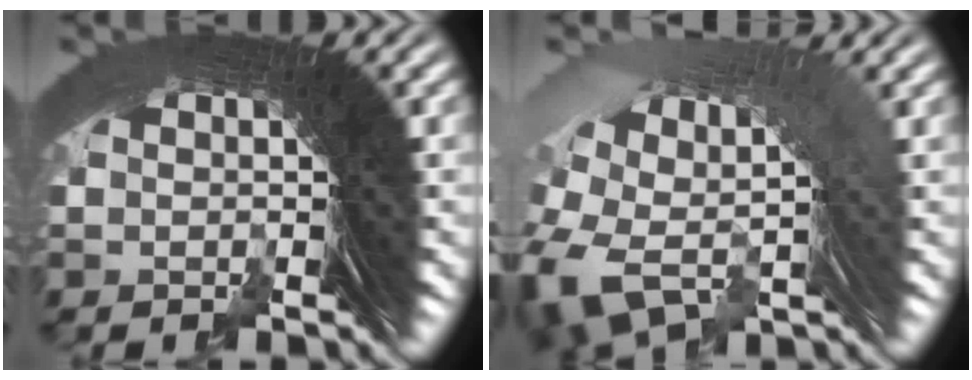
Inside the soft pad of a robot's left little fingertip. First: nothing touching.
{"total": 6.9, "force": [-1.3, 5.0, 4.6], "torque": [-0.103, -0.027, -0.011]}